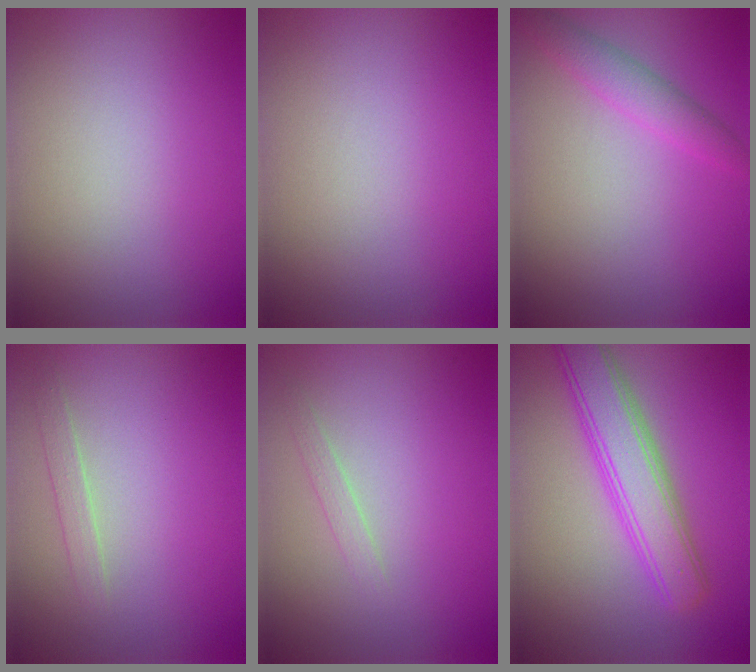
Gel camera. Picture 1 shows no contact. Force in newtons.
{"total": 0.0}
{"total": 2.3, "press": 2.3, "slide": 0.1}
{"total": 1.1, "press": 1.1, "slide": 0.1}
{"total": 0.8, "press": 0.8, "slide": 0.1}
{"total": 5.6, "press": 5.6, "slide": 0.1}